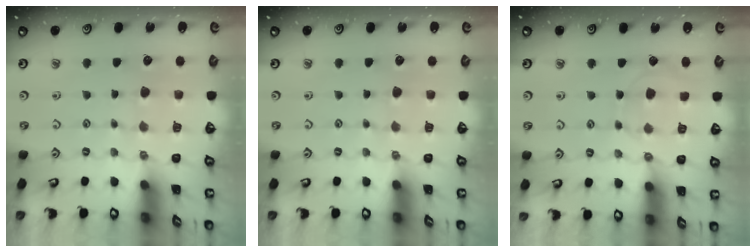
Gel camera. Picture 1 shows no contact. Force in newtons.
{"total": 0.0}
{"total": 2.9, "press": 2.9, "slide": 0.3}